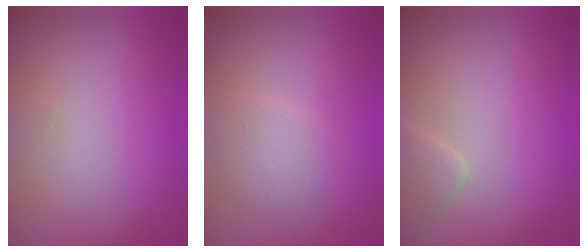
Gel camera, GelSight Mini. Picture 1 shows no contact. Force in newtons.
{"total": 1.9, "press": 1.9, "slide": 0.1}
{"total": 1.6, "press": 1.6, "slide": 0.1}